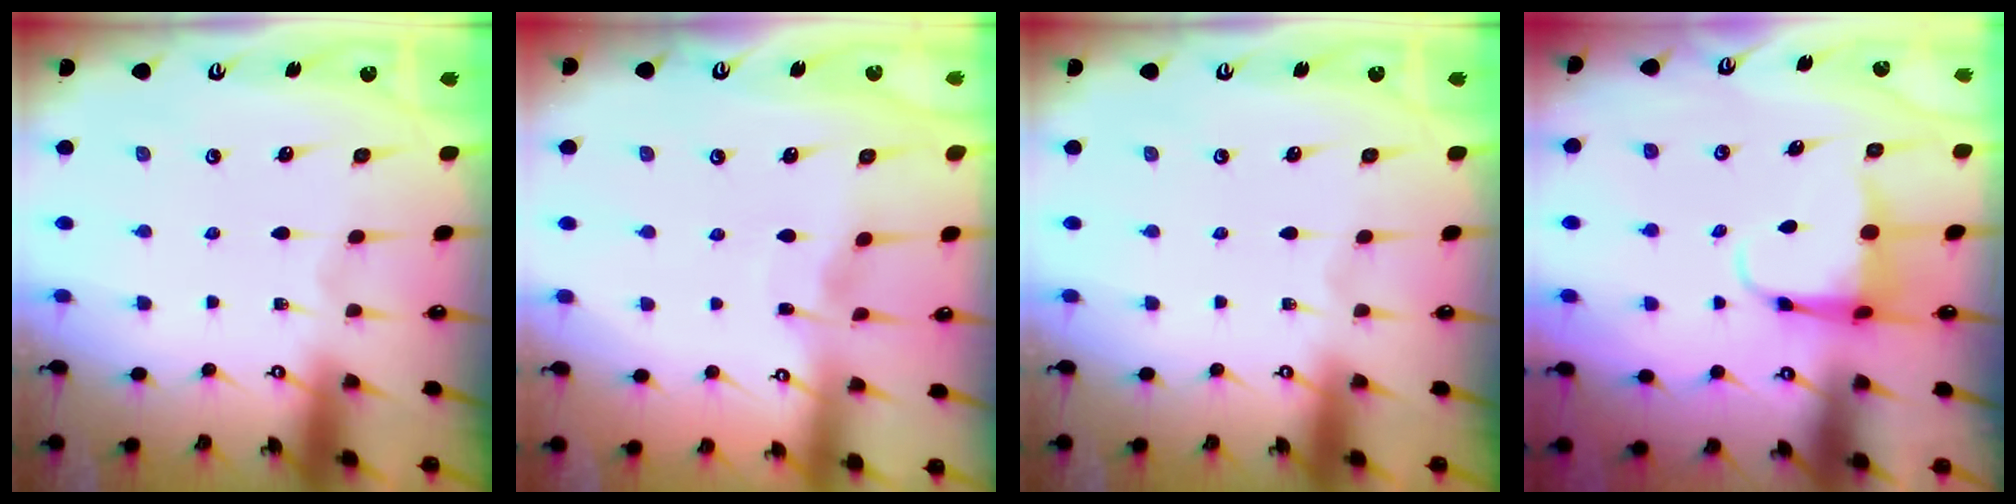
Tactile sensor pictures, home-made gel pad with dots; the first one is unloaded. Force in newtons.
{"total": 2.4, "press": 2.4, "slide": 0.3}
{"total": 0.0}
{"total": 5.3, "press": 5.1, "slide": 1.3}